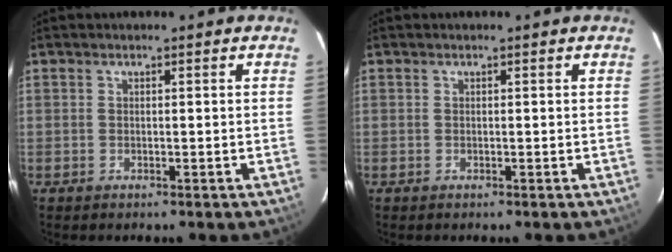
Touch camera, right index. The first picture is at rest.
{"total": 0.0}